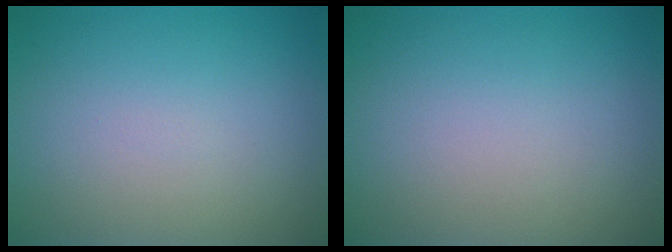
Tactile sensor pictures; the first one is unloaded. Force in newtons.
{"total": 0.0}